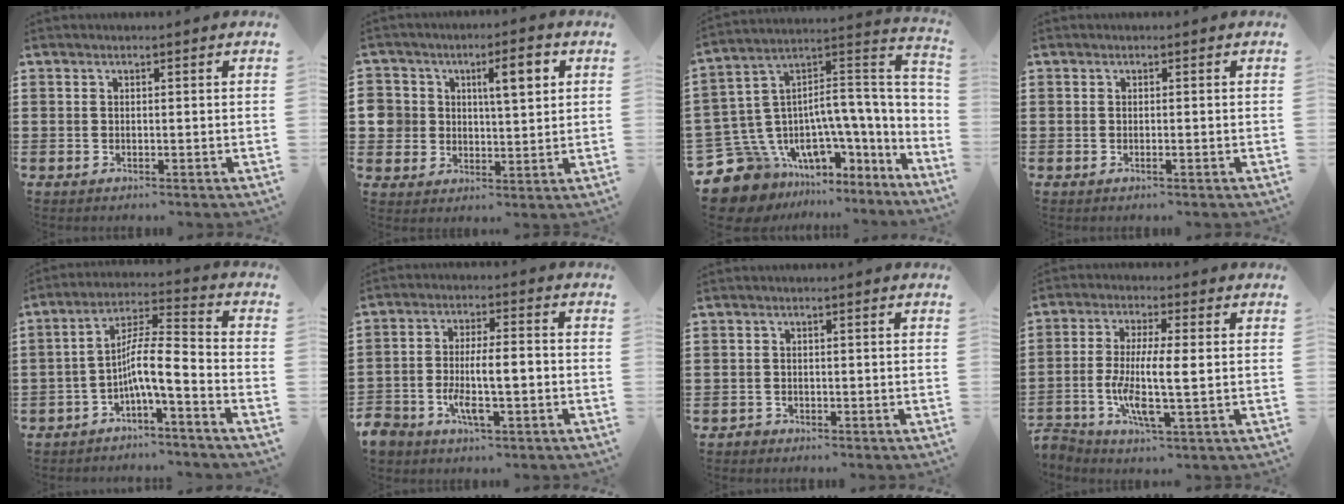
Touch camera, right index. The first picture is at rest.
{"total": 7.0, "force": [2.0, 4.9, 4.5], "torque": [-0.085, 0.010, 0.028]}
{"total": 9.8, "force": [-5.8, 6.3, 4.7], "torque": [-0.120, -0.021, -0.103]}
{"total": 0.5, "force": [-0.2, 0.0, 0.5], "torque": [-0.008, -0.003, -0.003]}
{"total": 7.1, "force": [-3.7, 0.0, 6.1], "torque": [-0.116, -0.019, -0.075]}
{"total": 7.0, "force": [-2.9, 2.8, 5.8], "torque": [-0.124, 0.000, -0.058]}
{"total": 1.3, "force": [-1.1, 0.8, 0.0], "torque": [-0.003, 0.004, -0.024]}
{"total": 6.7, "force": [-1.5, 1.3, 6.4], "torque": [-0.133, -0.009, -0.033]}